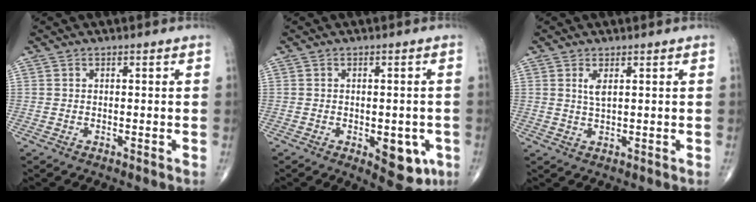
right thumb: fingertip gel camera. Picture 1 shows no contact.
{"total": 7.9, "force": [-2.6, 4.0, 6.3], "torque": [-0.052, 0.001, -0.022]}
{"total": 2.1, "force": [0.9, 0.5, 1.8], "torque": [-0.040, -0.011, 0.022]}